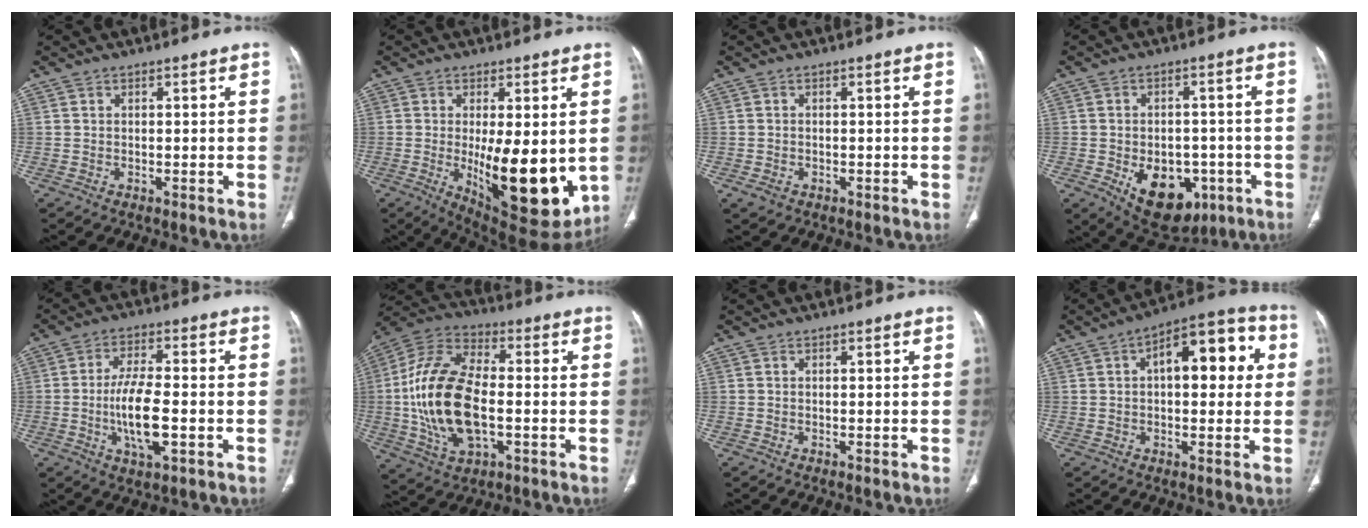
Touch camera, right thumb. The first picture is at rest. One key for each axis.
{"total": 17.0, "fx": -1.7, "fy": 6.4, "fz": 15.7, "tx": -0.219, "ty": -0.038, "tz": -0.004}
{"total": 1.8, "fx": -0.7, "fy": 1.3, "fz": 0.9, "tx": -0.017, "ty": 0.002, "tz": -0.006}
{"total": 13.7, "fx": -5.1, "fy": 9.0, "fz": 8.9, "tx": -0.098, "ty": 0.016, "tz": -0.057}
{"total": 10.2, "fx": -2.0, "fy": 3.7, "fz": 9.2, "tx": -0.177, "ty": 0.003, "tz": -0.036}
{"total": 20.5, "fx": -1.9, "fy": 10.8, "fz": 17.3, "tx": -0.351, "ty": 0.017, "tz": -0.032}
{"total": 0.0}
{"total": 14.3, "fx": 3.0, "fy": 6.9, "fz": 12.2, "tx": -0.131, "ty": 0.028, "tz": 0.036}